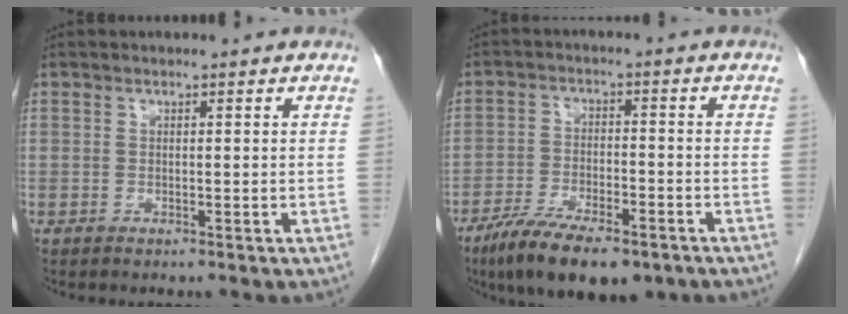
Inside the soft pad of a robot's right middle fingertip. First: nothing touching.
{"total": 12.5, "force": [-8.6, 4.0, 8.1], "torque": [-0.132, -0.015, -0.140]}